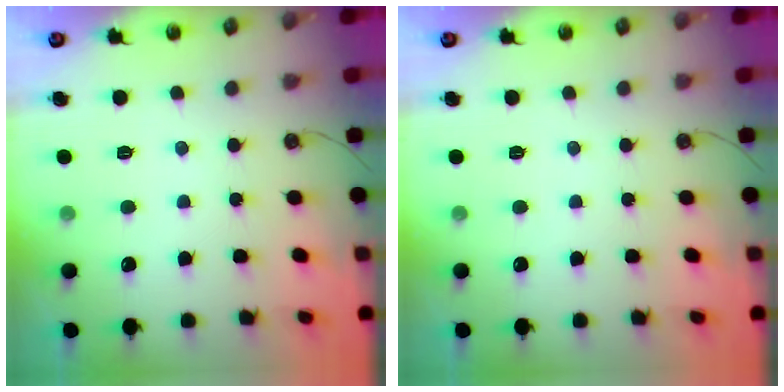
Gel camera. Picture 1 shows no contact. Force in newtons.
{"total": 0.0}